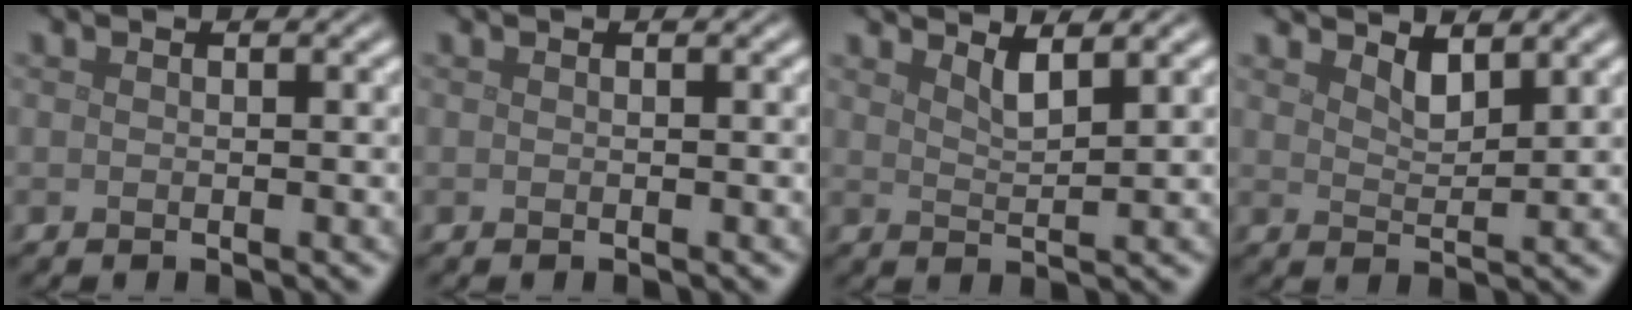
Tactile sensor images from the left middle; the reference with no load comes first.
{"total": 0.0}
{"total": 2.0, "force": [1.6, 0.5, 1.2], "torque": [-0.018, -0.003, 0.027]}
{"total": 1.9, "force": [1.6, 0.5, 0.9], "torque": [-0.020, -0.006, 0.028]}